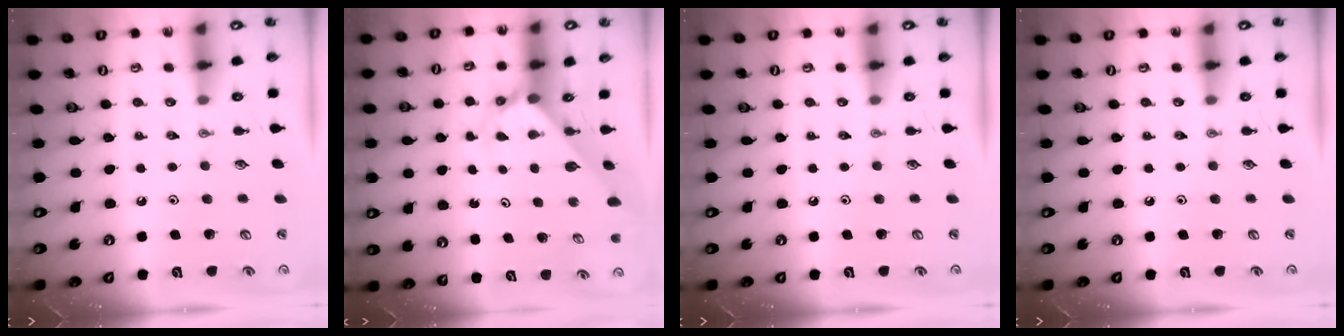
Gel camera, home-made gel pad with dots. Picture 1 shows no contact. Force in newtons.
{"total": 2.3, "press": 2.3, "slide": 0.2}
{"total": 0.0}
{"total": 0.0}